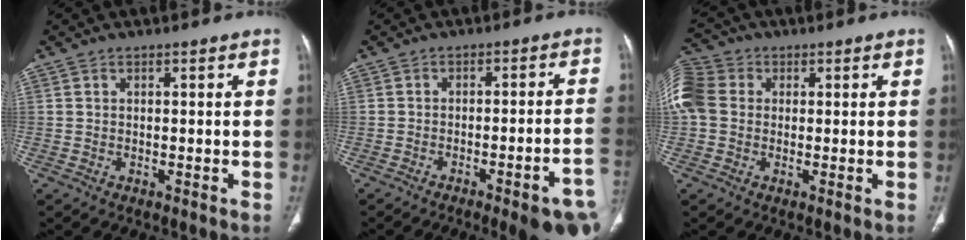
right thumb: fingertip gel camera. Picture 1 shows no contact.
{"total": 13.6, "force": [-7.1, 2.1, 11.4], "torque": [-0.107, 0.035, -0.089]}
{"total": 11.7, "force": [1.6, 9.8, 6.3], "torque": [-0.161, 0.032, 0.027]}